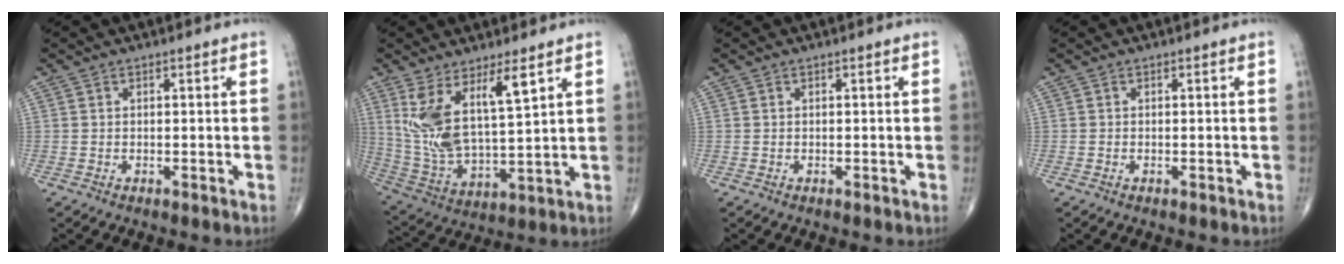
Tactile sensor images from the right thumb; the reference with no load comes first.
{"total": 13.3, "force": [6.4, 4.1, 11.0], "torque": [-0.216, -0.041, 0.138]}
{"total": 0.0}
{"total": 0.0}